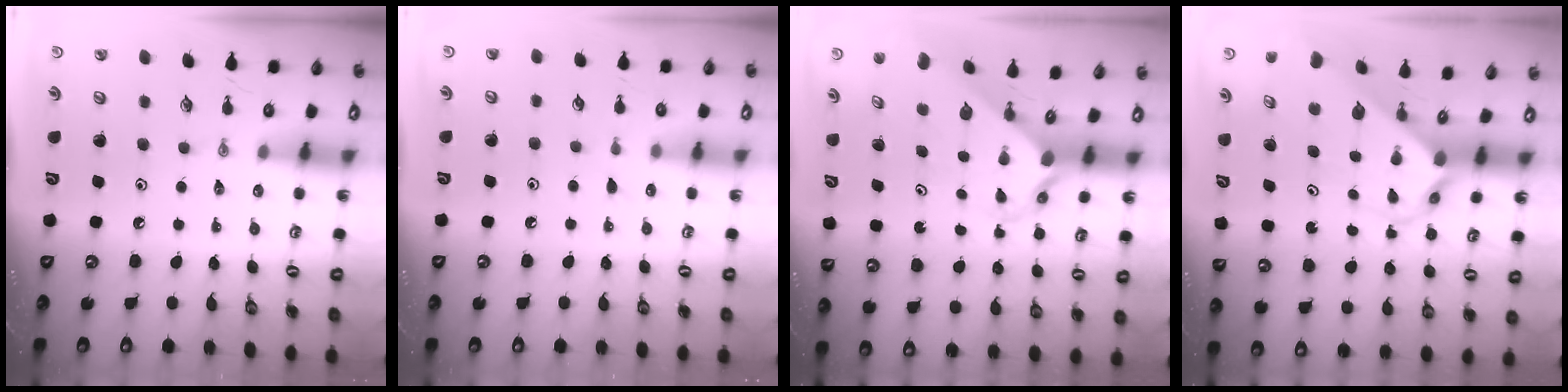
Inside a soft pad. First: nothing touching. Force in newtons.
{"total": 5.1, "press": 5.1, "slide": 0.6}
{"total": 2.2, "press": 2.2, "slide": 0.2}
{"total": 3.3, "press": 3.3, "slide": 0.3}